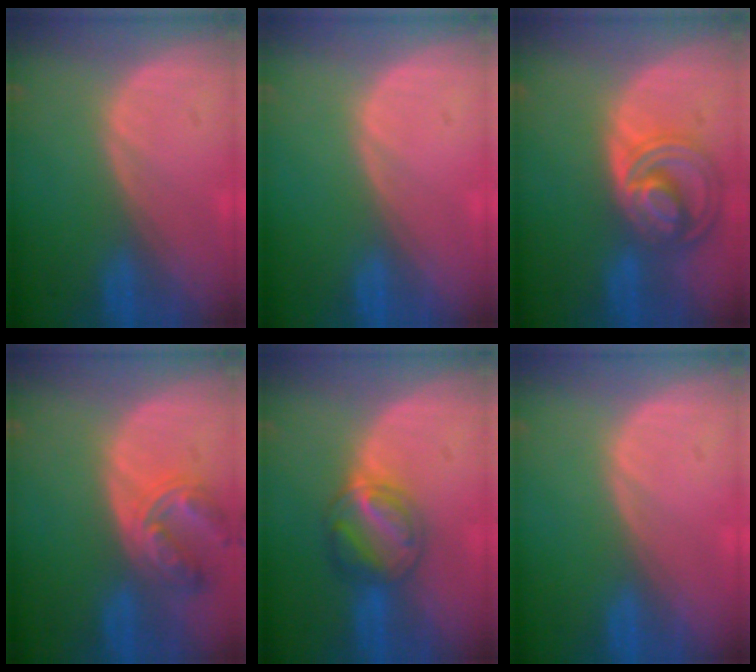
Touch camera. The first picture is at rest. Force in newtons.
{"total": 0.0}
{"total": 8.7, "press": 7.5, "slide": 4.4}
{"total": 7.6, "press": 6.6, "slide": 3.6}
{"total": 5.8, "press": 5.8, "slide": 0.6}
{"total": 0.0}